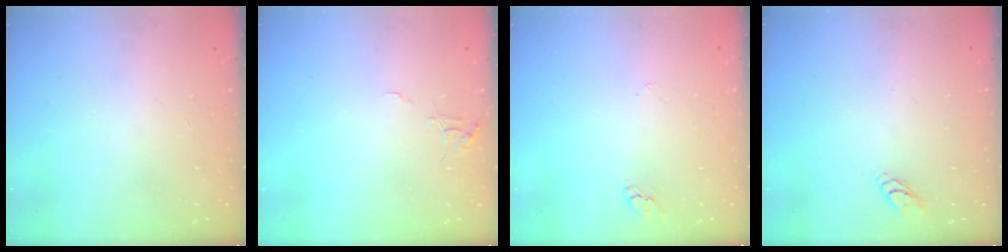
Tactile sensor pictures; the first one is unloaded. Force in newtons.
{"total": 4.2, "press": 4.1, "slide": 0.4}
{"total": 2.2, "press": 2.2, "slide": 0.2}
{"total": 3.1, "press": 3.1, "slide": 0.3}